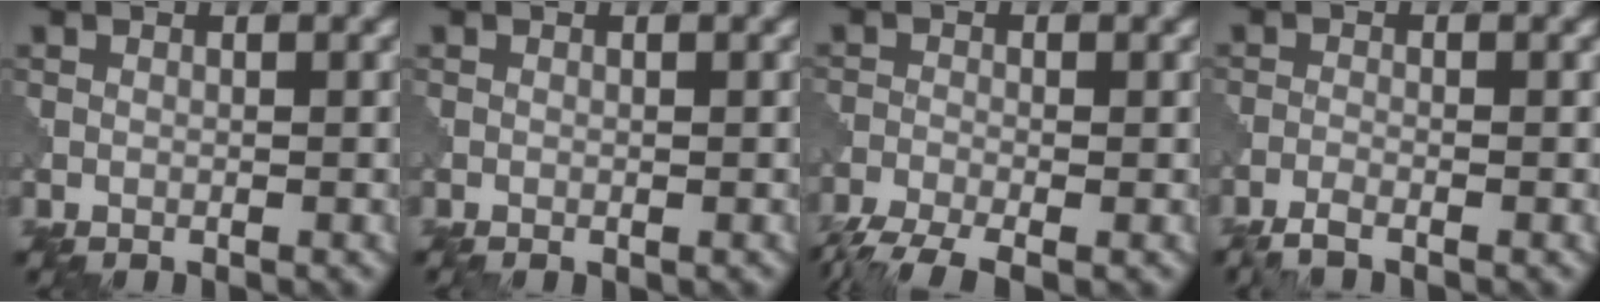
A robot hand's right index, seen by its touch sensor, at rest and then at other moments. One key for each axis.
{"total": 0.0}
{"total": 4.5, "fx": -3.5, "fy": 1.0, "fz": 2.6, "tx": -0.053, "ty": -0.014, "tz": -0.077}
{"total": 1.5, "fx": -1.2, "fy": 0.2, "fz": 0.8, "tx": -0.017, "ty": -0.002, "tz": -0.031}